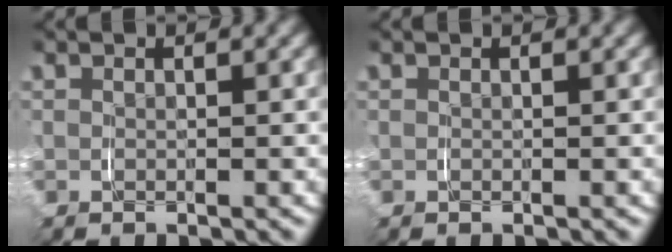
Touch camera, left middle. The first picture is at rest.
{"total": 0.0}